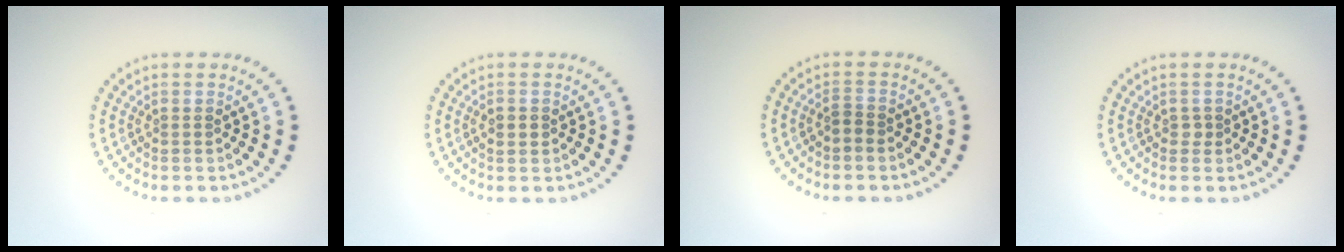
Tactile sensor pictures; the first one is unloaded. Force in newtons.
{"total": 0.8, "press": 0.8, "slide": 0.2}
{"total": 1.1, "press": 0.9, "slide": 0.7}
{"total": 0.6, "press": 0.5, "slide": 0.3}